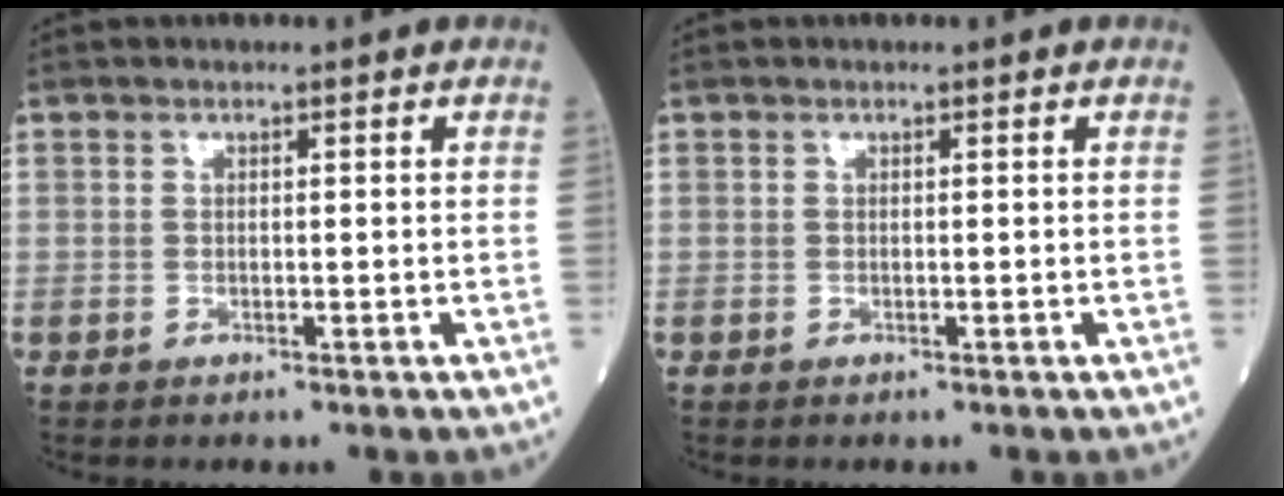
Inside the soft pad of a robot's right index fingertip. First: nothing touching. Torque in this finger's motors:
{"motor_torque": [0.01, 0.01, 0.00, 0.00]}